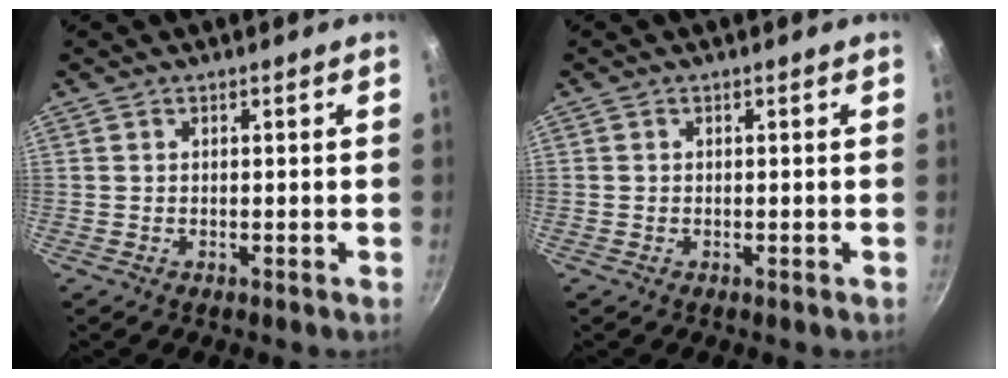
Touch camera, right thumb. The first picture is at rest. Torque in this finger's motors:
{"motor_torque": [0.03, -0.17, 0.04, 0.21, 0.04]}